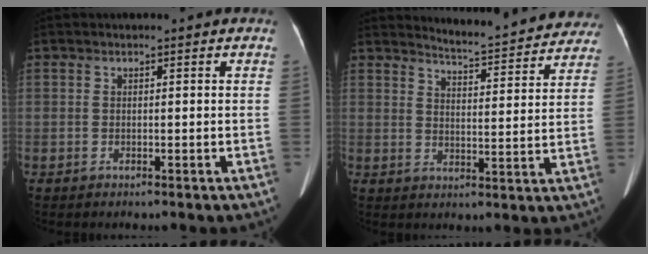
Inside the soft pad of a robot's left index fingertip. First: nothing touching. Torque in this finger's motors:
{"motor_torque": [0.48, -0.58, 0.00, -0.01]}